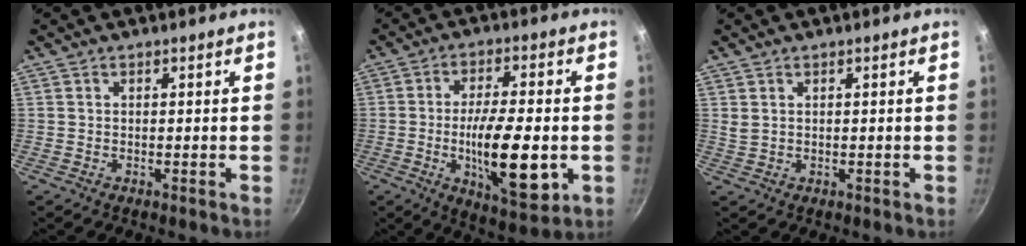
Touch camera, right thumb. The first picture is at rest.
{"total": 16.3, "force": [-3.2, 5.3, 15.1], "torque": [-0.243, 0.002, -0.048]}
{"total": 1.2, "force": [0.7, 0.6, 0.8], "torque": [-0.015, -0.001, 0.016]}